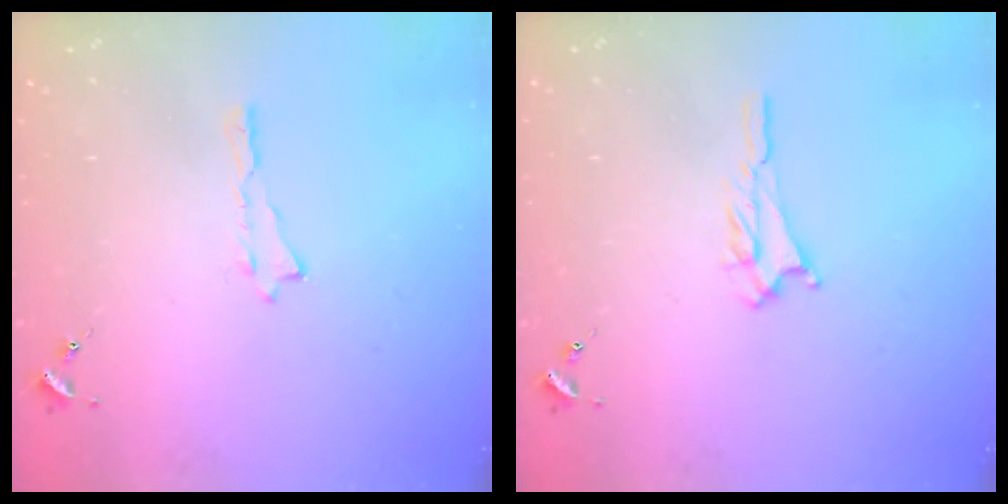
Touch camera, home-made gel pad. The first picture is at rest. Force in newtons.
{"total": 1.7, "press": 1.6, "slide": 0.3}